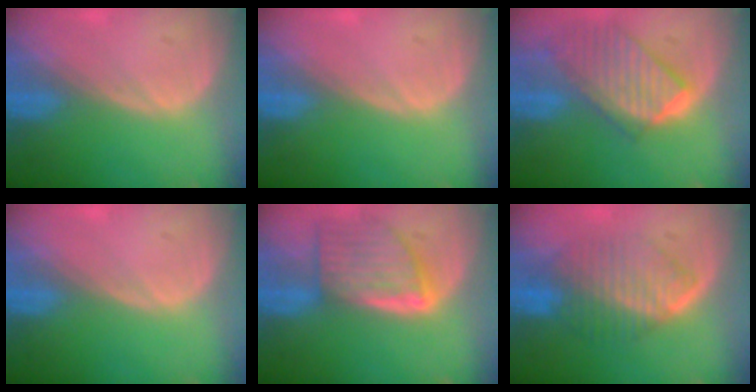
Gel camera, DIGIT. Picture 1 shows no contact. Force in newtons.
{"total": 0.0}
{"total": 9.9, "press": 8.6, "slide": 4.8}
{"total": 0.0}
{"total": 8.1, "press": 7.3, "slide": 3.5}
{"total": 7.2, "press": 7.2, "slide": 0.4}